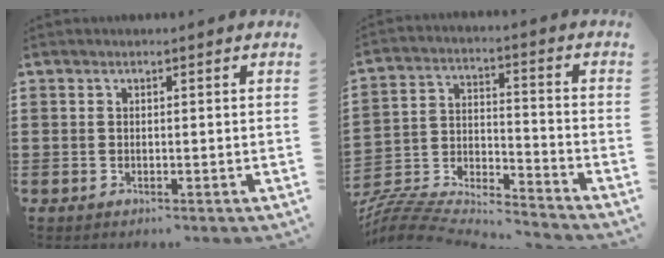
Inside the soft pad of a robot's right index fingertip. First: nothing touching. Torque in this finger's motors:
{"motor_torque": [-1.12, 1.02, -1.05, -0.21]}